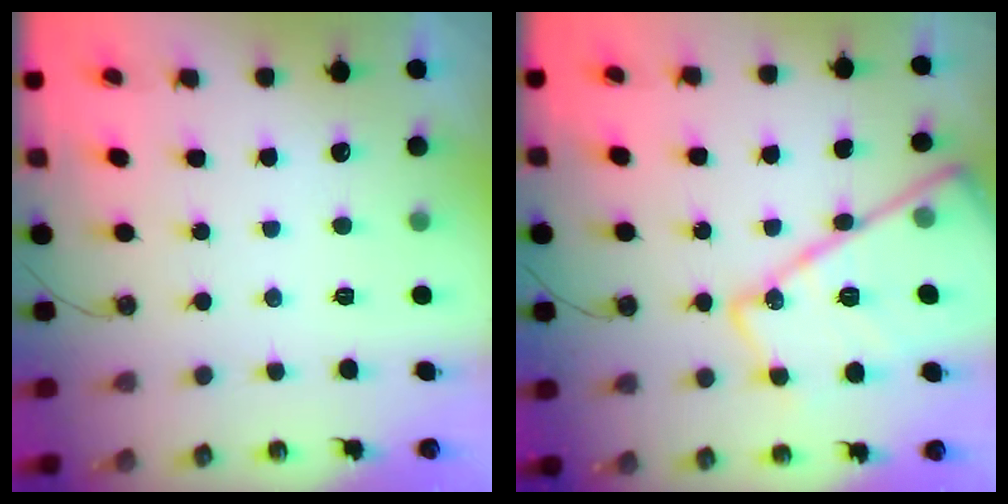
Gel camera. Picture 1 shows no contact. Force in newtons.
{"total": 23.1, "press": 23.0, "slide": 2.5}